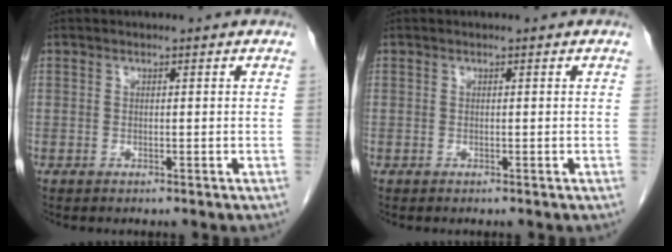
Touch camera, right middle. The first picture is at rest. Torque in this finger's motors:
{"motor_torque": [0.10, 0.09, 0.01, -0.01]}